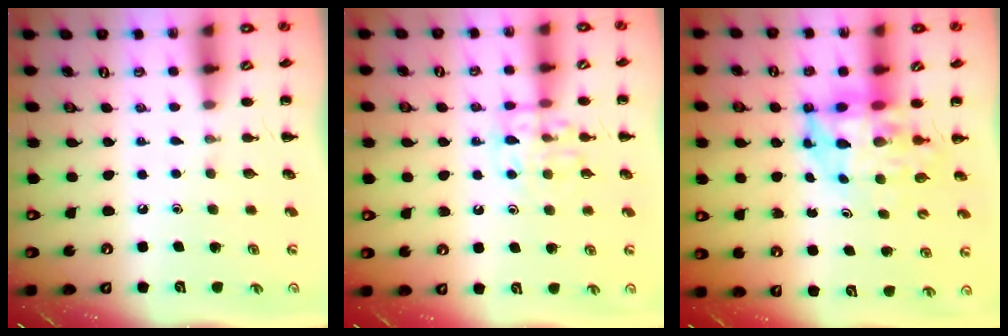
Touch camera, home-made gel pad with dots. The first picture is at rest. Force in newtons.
{"total": 11.3, "press": 11.3, "slide": 0.9}
{"total": 6.8, "press": 6.4, "slide": 2.3}